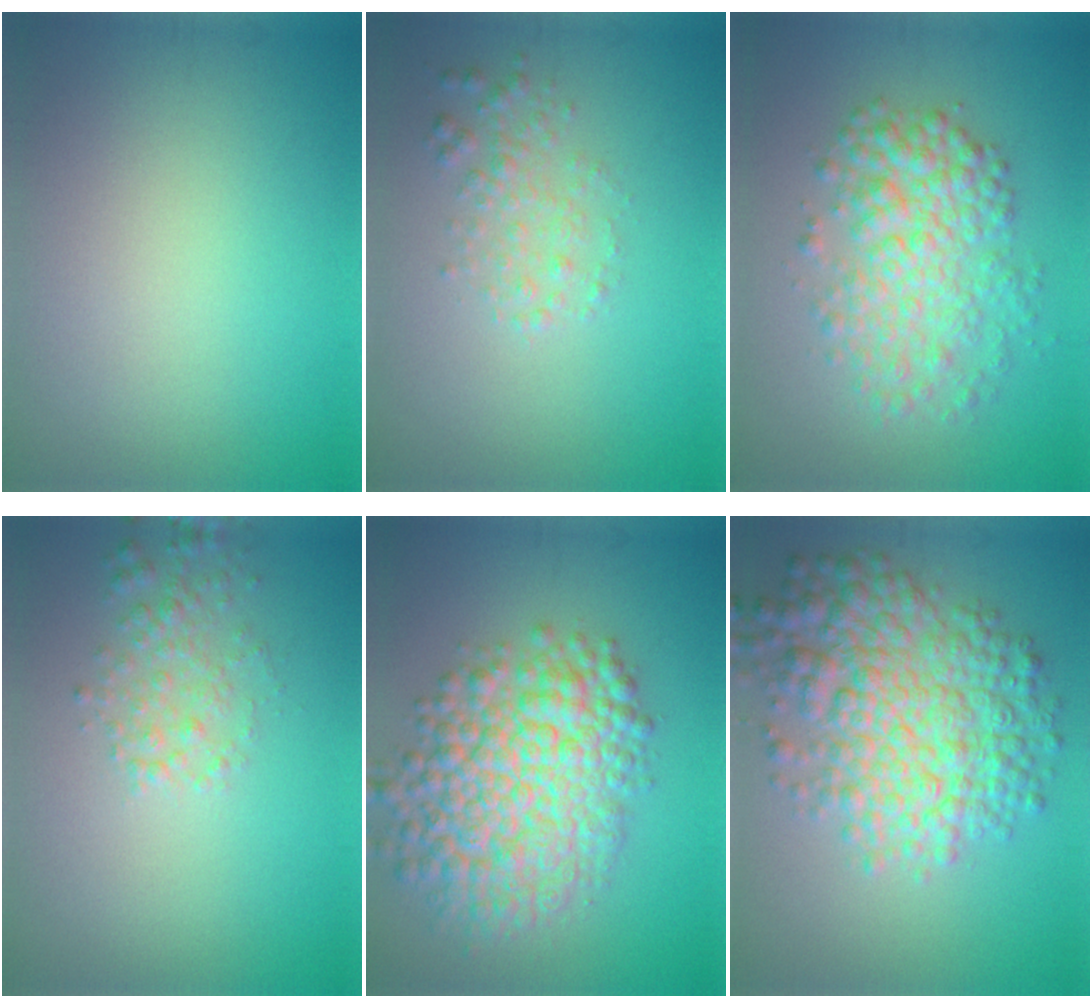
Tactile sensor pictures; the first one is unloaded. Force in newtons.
{"total": 2.1, "press": 2.1, "slide": 0.0}
{"total": 5.6, "press": 5.6, "slide": 0.1}
{"total": 2.3, "press": 2.3, "slide": 0.1}
{"total": 9.7, "press": 9.7, "slide": 0.3}
{"total": 8.9, "press": 8.9, "slide": 0.2}